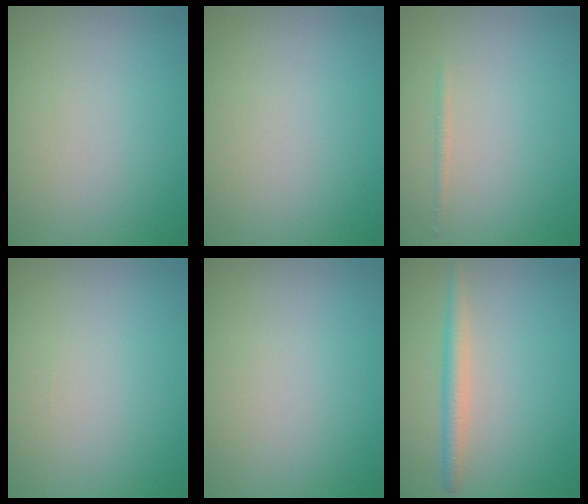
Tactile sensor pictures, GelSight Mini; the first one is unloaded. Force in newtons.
{"total": 0.0}
{"total": 0.6, "press": 0.6, "slide": 0.0}
{"total": 0.0}
{"total": 0.0}
{"total": 2.3, "press": 2.3, "slide": 0.1}